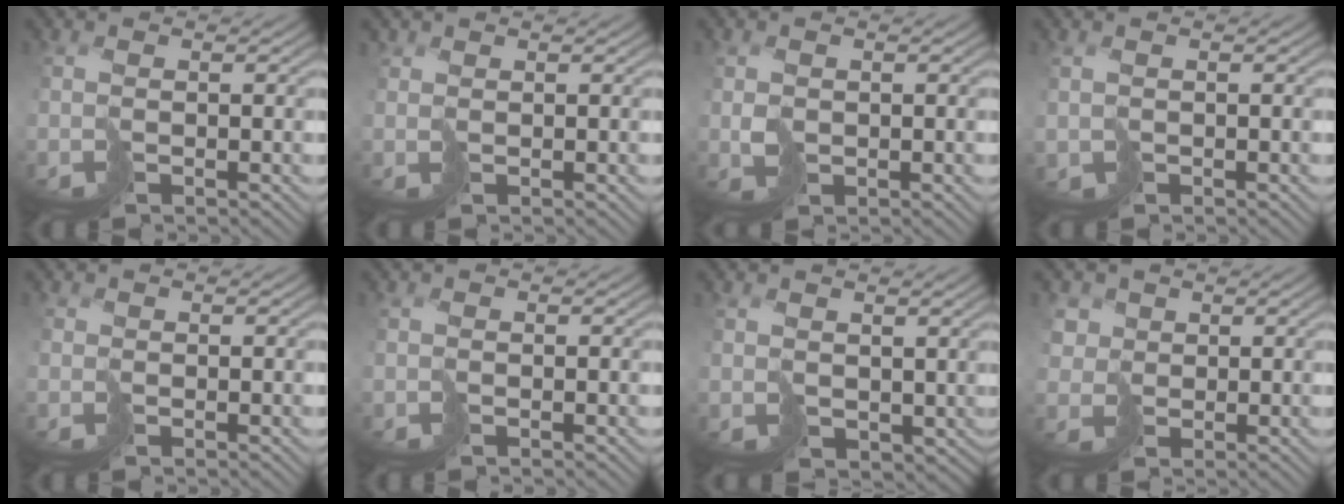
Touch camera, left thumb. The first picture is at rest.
{"total": 1.0, "force": [0.9, 0.3, 0.4], "torque": [-0.012, 0.002, 0.019]}
{"total": 2.2, "force": [0.2, 1.4, 1.6], "torque": [-0.042, -0.002, 0.008]}
{"total": 0.9, "force": [0.1, 0.6, 0.6], "torque": [-0.024, -0.004, 0.004]}
{"total": 0.8, "force": [0.3, 0.7, 0.2], "torque": [-0.009, 0.001, 0.005]}
{"total": 0.0}
{"total": 2.6, "force": [1.2, 1.7, 1.5], "torque": [-0.039, -0.007, 0.025]}
{"total": 3.4, "force": [1.4, 2.9, 0.8], "torque": [-0.035, -0.002, 0.026]}